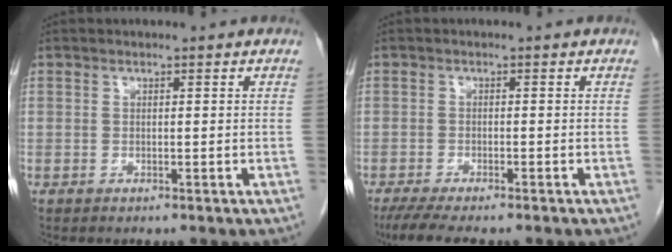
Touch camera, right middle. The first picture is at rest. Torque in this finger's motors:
{"motor_torque": [0.23, -0.17, 0.07, 0.05]}